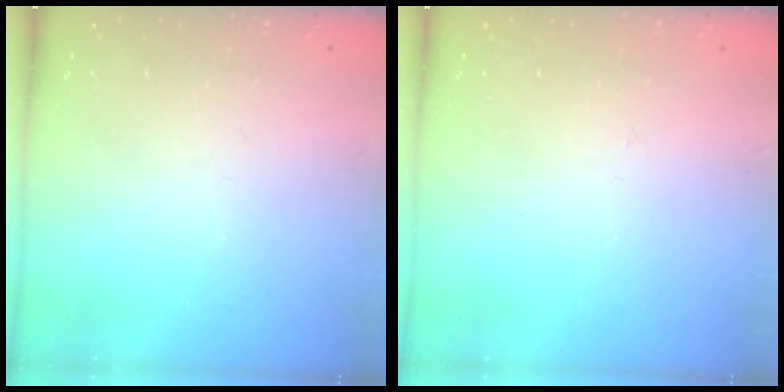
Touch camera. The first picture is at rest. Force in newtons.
{"total": 2.8, "press": 2.8, "slide": 0.4}